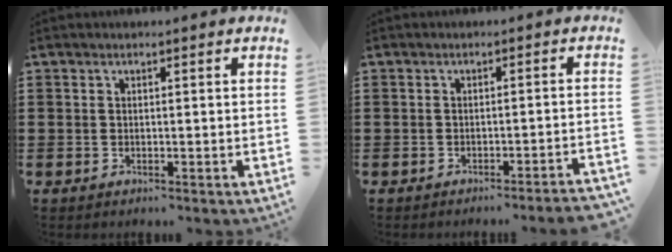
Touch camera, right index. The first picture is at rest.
{"total": 1.9, "force": [-1.6, -0.4, 0.8], "torque": [-0.014, -0.002, -0.032]}